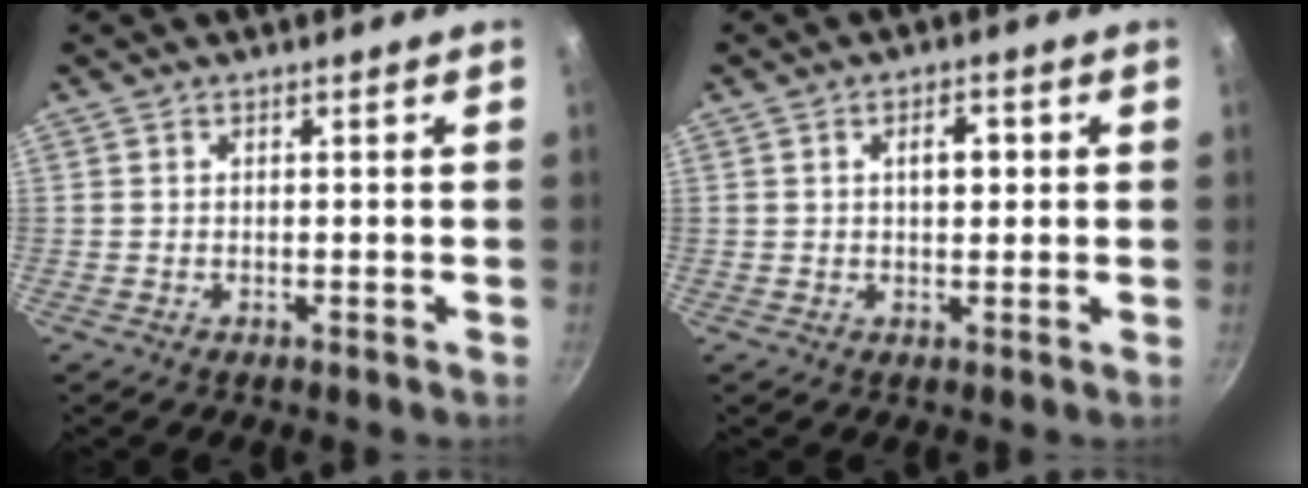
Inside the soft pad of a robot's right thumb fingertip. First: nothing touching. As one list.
[{"total": 4.1, "force": [0.8, 2.2, 3.4], "torque": [-0.034, 0.005, 0.009]}]